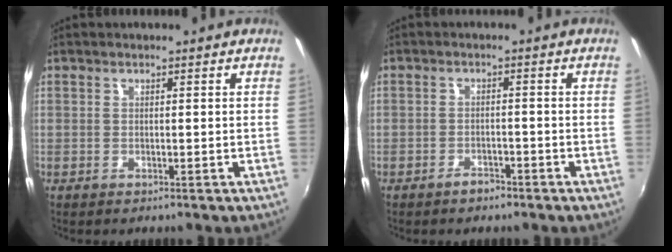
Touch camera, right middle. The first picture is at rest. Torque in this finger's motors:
{"motor_torque": [0.66, -0.62, 0.03, 0.02]}